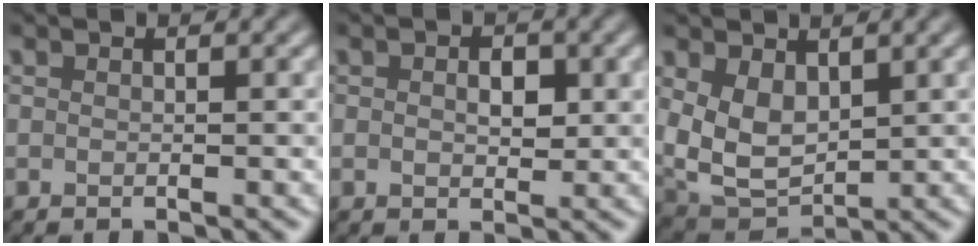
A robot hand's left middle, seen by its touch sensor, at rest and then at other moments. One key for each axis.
{"total": 2.1, "fx": 0.4, "fy": 1.4, "fz": 1.6, "tx": -0.025, "ty": -0.001, "tz": 0.006}
{"total": 5.4, "fx": 1.2, "fy": 3.5, "fz": 3.9, "tx": -0.092, "ty": -0.007, "tz": 0.030}